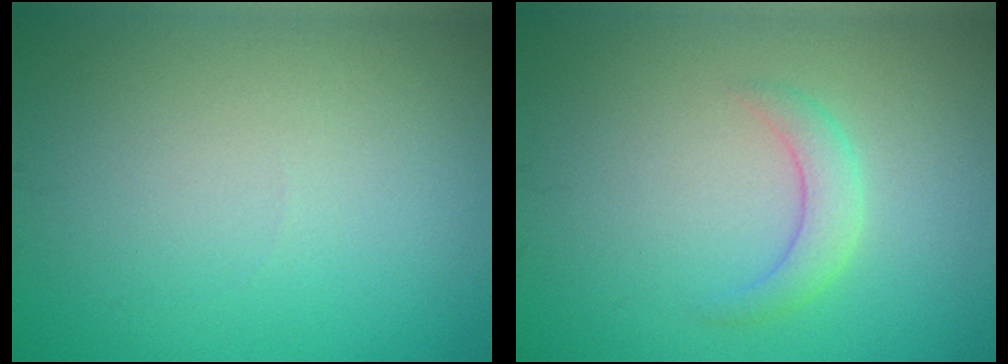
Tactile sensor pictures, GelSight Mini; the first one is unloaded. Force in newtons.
{"total": 2.0, "press": 2.0, "slide": 0.0}